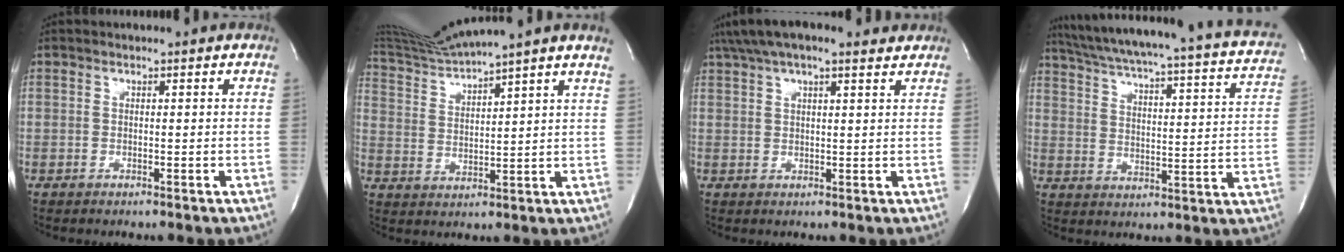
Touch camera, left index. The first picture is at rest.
{"total": 10.5, "force": [9.5, -2.9, 3.3], "torque": [-0.068, -0.017, 0.161]}
{"total": 11.9, "force": [9.4, 2.7, 6.7], "torque": [-0.125, 0.043, 0.139]}
{"total": 26.6, "force": [22.7, 2.4, 13.6], "torque": [-0.209, -0.038, 0.281]}